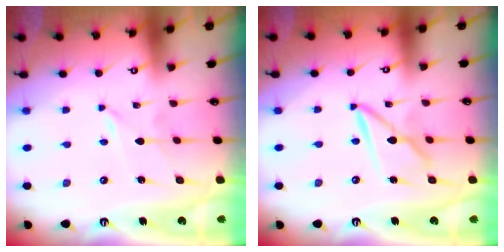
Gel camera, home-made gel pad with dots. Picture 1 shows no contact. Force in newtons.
{"total": 8.1, "press": 8.1, "slide": 0.6}